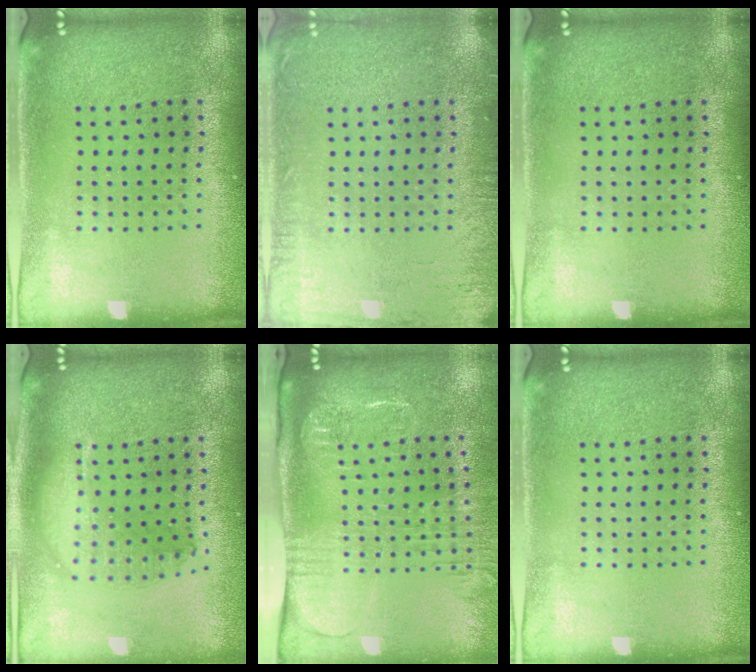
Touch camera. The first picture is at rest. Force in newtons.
{"total": 2.9, "press": 2.8, "slide": 0.4}
{"total": 0.0}
{"total": 1.8, "press": 1.6, "slide": 1.0}
{"total": 2.7, "press": 2.1, "slide": 1.7}
{"total": 0.0}